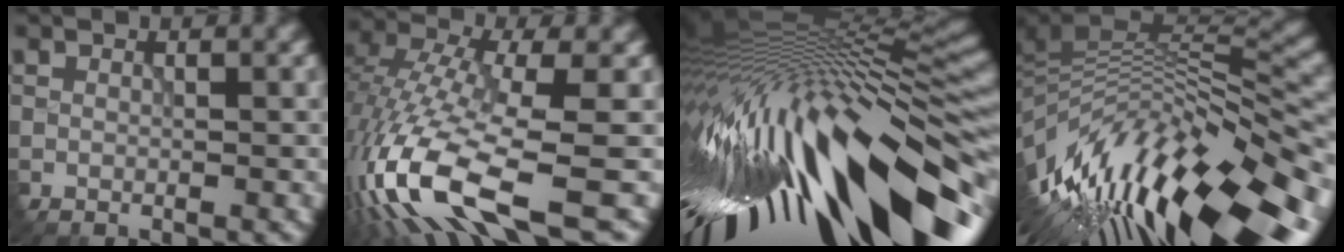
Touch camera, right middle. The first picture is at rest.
{"total": 13.6, "force": [-5.2, 4.7, 11.6], "torque": [-0.272, -0.012, -0.087]}
{"total": 17.3, "force": [-2.7, 5.7, 16.2], "torque": [-0.256, -0.010, -0.042]}
{"total": 13.7, "force": [-4.7, 4.9, 11.9], "torque": [-0.229, 0.022, -0.070]}